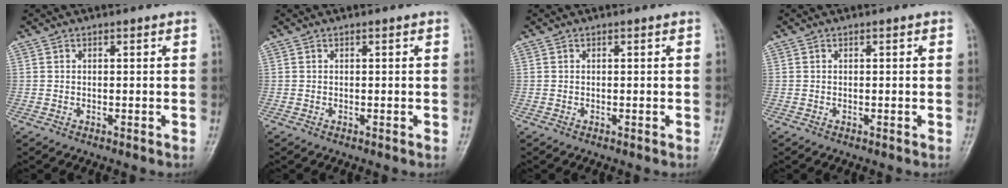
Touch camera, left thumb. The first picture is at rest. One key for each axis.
{"total": 0.0}
{"total": 0.0}
{"total": 0.0}